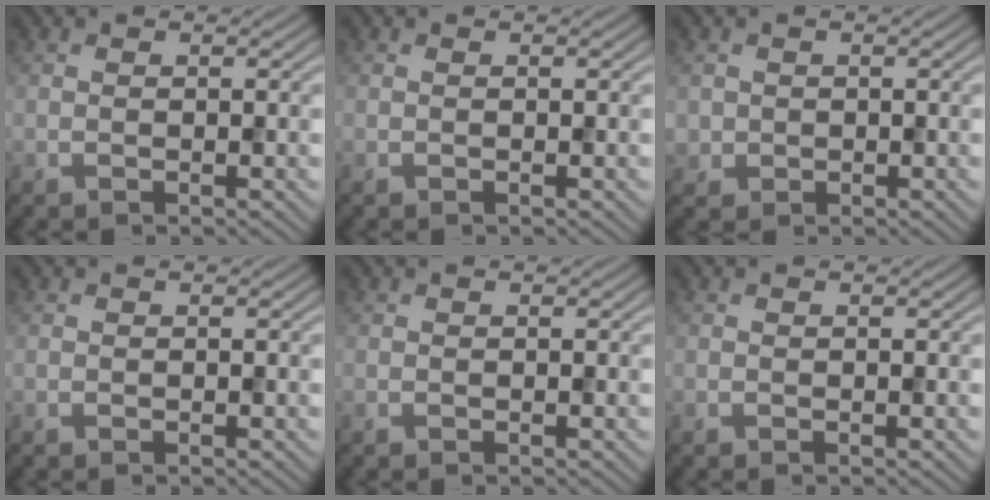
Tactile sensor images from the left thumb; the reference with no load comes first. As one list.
[{"total": 0.0}, {"total": 1.7, "force": [0.0, 1.7, 0.1], "torque": [-0.004, -0.006, -0.001]}, {"total": 0.0}, {"total": 0.0}, {"total": 0.0}]